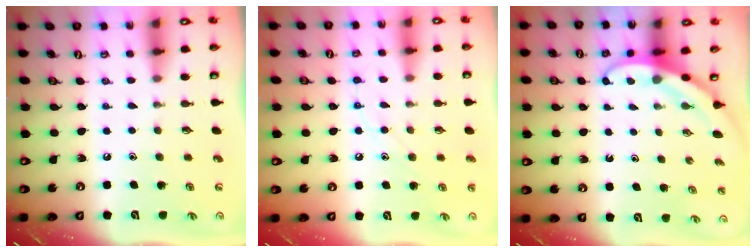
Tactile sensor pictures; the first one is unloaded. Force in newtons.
{"total": 7.8, "press": 7.8, "slide": 0.7}
{"total": 3.8, "press": 3.8, "slide": 0.4}